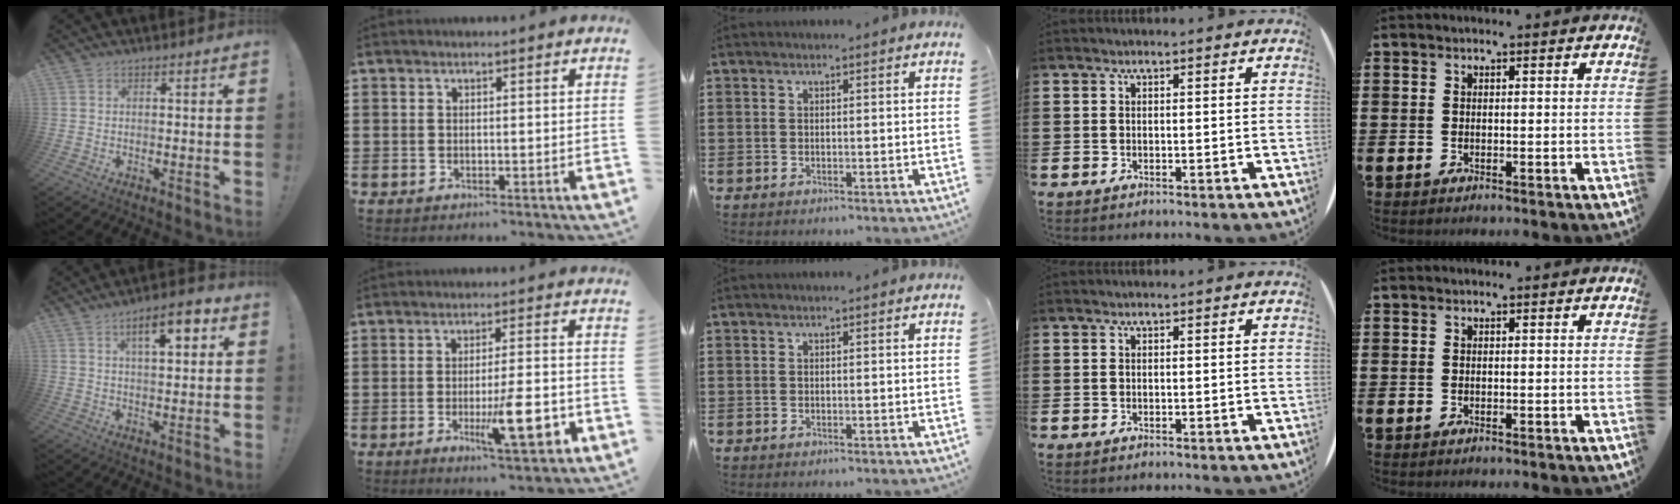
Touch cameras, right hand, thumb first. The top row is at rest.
{"thumb": {"total": 9.7, "force": [4.2, 3.7, 7.8], "torque": [-0.099, -0.013, 0.064]}, "index": {"total": 10.6, "force": [-3.4, 2.4, 9.7], "torque": [-0.147, -0.009, -0.054]}}